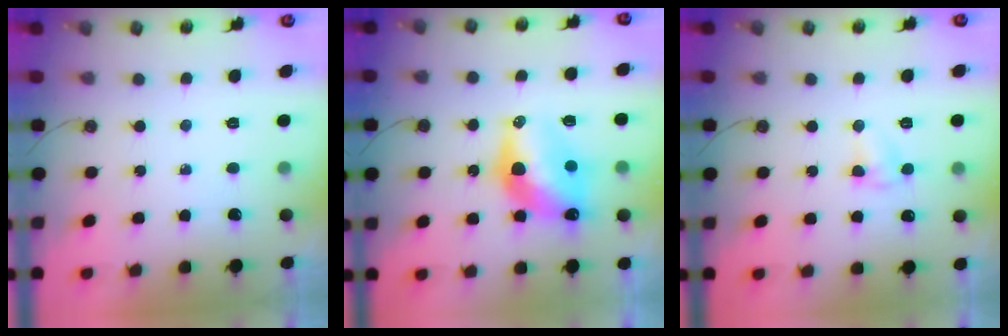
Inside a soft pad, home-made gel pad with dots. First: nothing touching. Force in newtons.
{"total": 12.5, "press": 12.5, "slide": 0.8}
{"total": 3.8, "press": 3.8, "slide": 0.5}